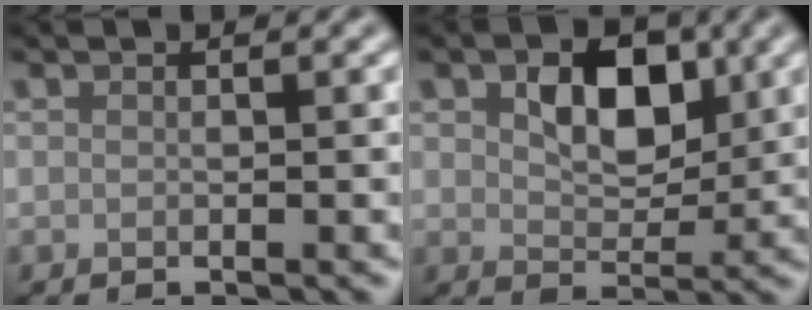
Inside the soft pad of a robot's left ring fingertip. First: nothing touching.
{"total": 5.0, "force": [1.4, 3.1, 3.6], "torque": [-0.061, -0.001, 0.018]}